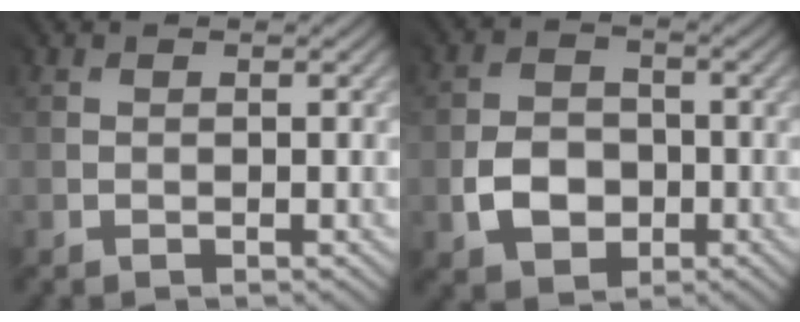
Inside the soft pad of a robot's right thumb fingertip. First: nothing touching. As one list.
[{"total": 3.1, "force": [-1.5, 2.6, 0.7], "torque": [-0.013, -0.005, -0.030]}]